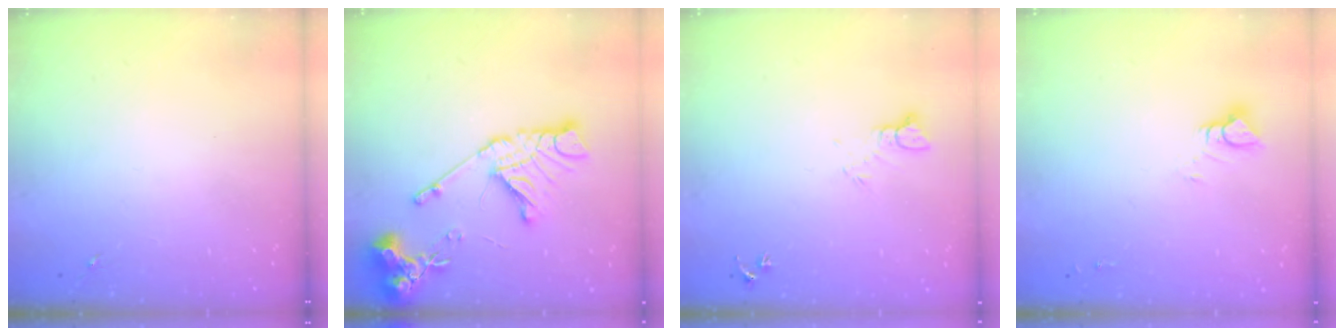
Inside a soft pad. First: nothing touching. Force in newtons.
{"total": 16.4, "press": 16.3, "slide": 1.9}
{"total": 3.9, "press": 3.8, "slide": 0.4}
{"total": 4.5, "press": 4.5, "slide": 0.2}